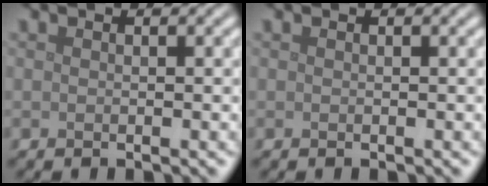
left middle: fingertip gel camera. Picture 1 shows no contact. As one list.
[{"total": 0.0}]